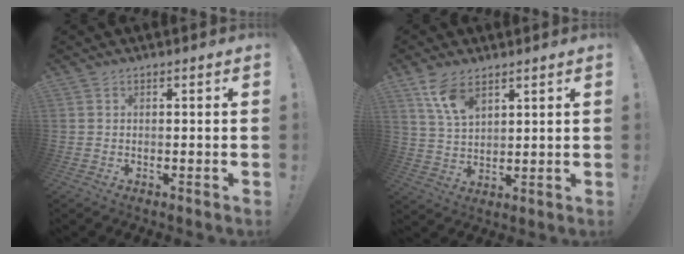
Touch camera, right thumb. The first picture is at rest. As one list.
[{"total": 8.6, "force": [5.6, 4.1, 5.0], "torque": [-0.087, -0.025, 0.104]}]